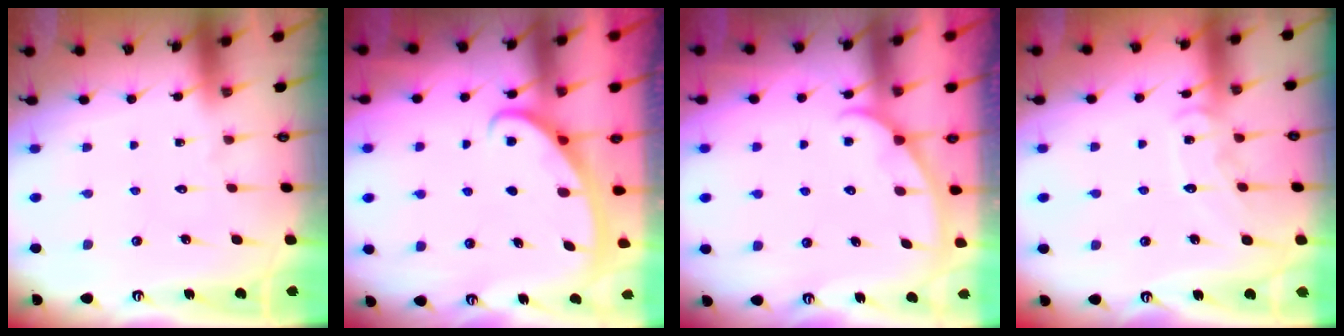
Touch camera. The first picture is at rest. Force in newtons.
{"total": 2.8, "press": 2.8, "slide": 0.5}
{"total": 1.9, "press": 1.9, "slide": 0.2}
{"total": 9.3, "press": 9.3, "slide": 0.7}